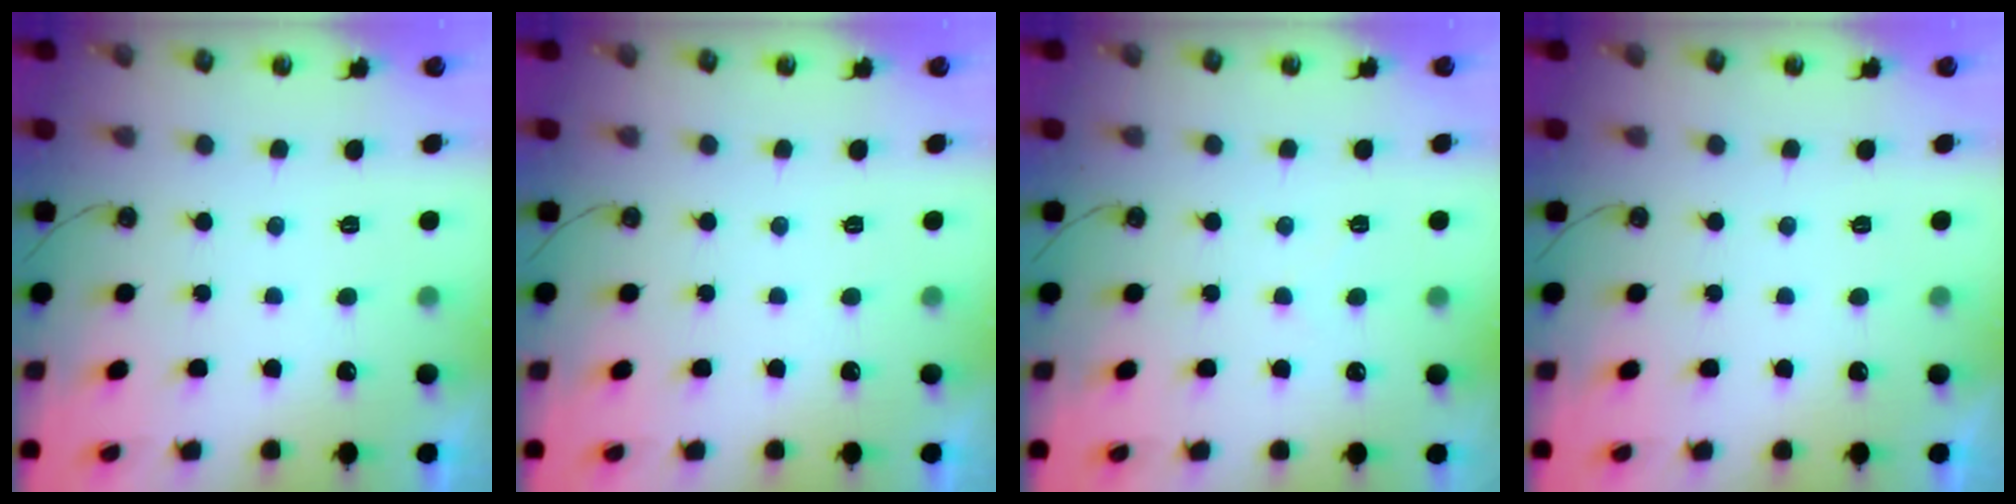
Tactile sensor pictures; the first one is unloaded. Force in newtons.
{"total": 0.0}
{"total": 2.9, "press": 2.9, "slide": 0.4}
{"total": 0.0}